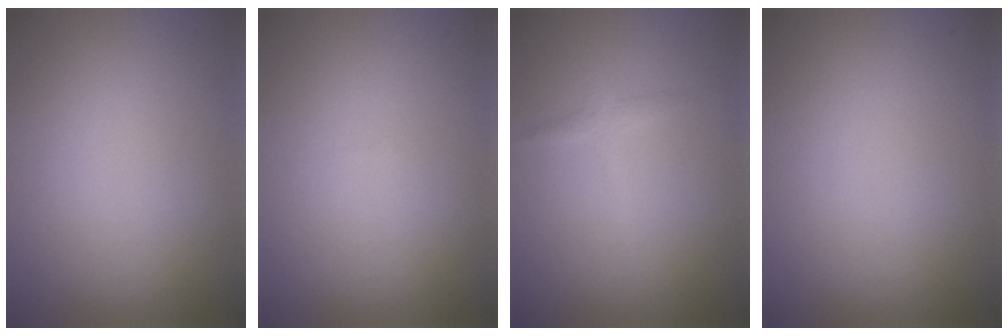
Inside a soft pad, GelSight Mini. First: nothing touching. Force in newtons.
{"total": 0.0}
{"total": 1.3, "press": 1.3, "slide": 0.1}
{"total": 0.0}